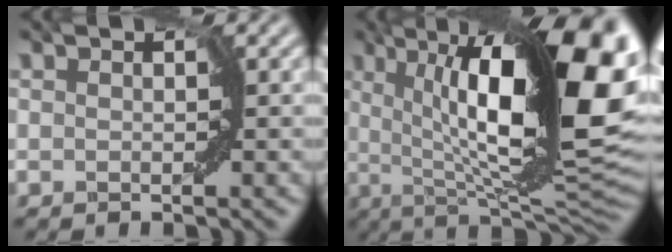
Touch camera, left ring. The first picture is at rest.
{"total": 17.2, "force": [4.2, 3.8, 16.2], "torque": [-0.214, 0.004, 0.069]}